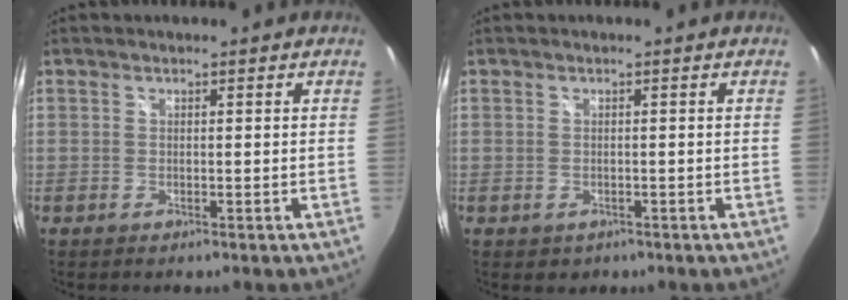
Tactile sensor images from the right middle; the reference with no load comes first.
{"total": 1.7, "force": [-0.6, 1.5, 0.6], "torque": [-0.013, -0.005, -0.004]}